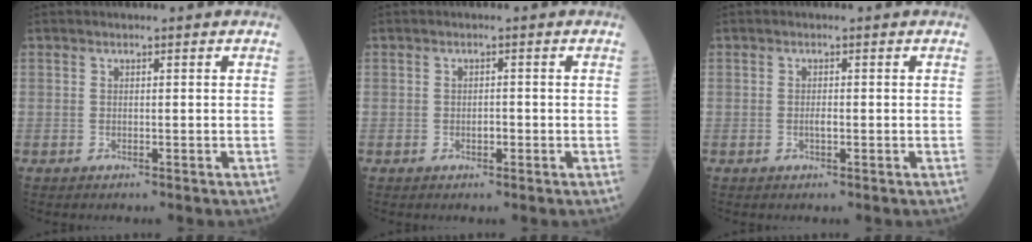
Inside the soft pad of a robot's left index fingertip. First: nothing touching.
{"total": 1.2, "force": [-0.4, 0.6, 0.9], "torque": [-0.016, 0.001, -0.007]}
{"total": 1.0, "force": [-0.2, 0.2, 0.9], "torque": [-0.020, 0.000, -0.004]}